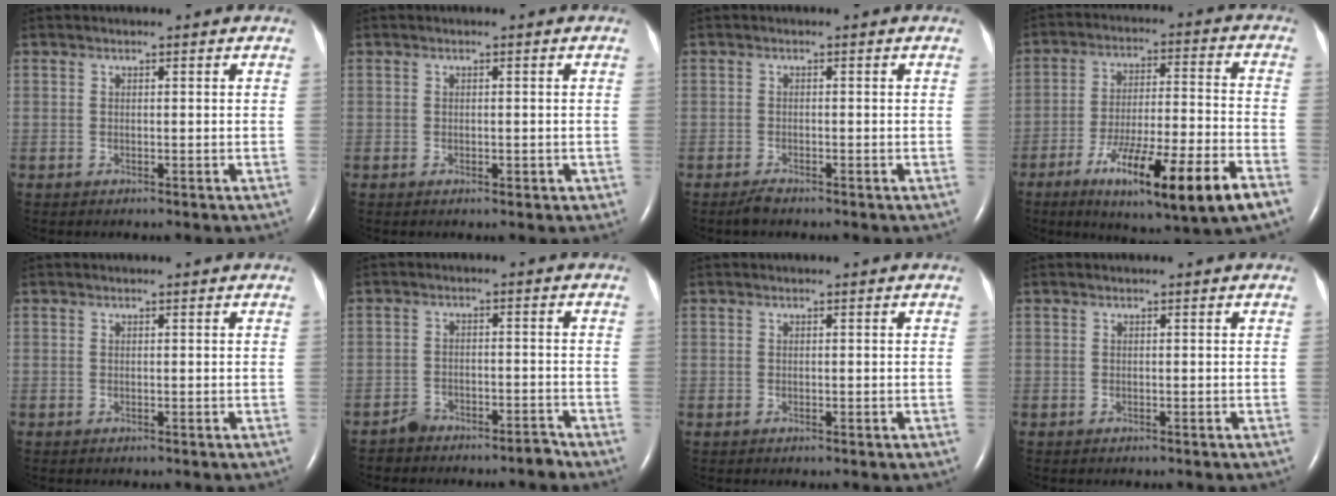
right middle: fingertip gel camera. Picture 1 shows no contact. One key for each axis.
{"total": 1.4, "fx": -0.6, "fy": 0.8, "fz": 1.0, "tx": -0.015, "ty": 0.000, "tz": -0.003}
{"total": 1.3, "fx": -1.2, "fy": 0.2, "fz": 0.6, "tx": -0.020, "ty": -0.004, "tz": -0.020}
{"total": 17.4, "fx": -9.4, "fy": 0.8, "fz": 14.6, "tx": -0.229, "ty": -0.026, "tz": -0.146}
{"total": 0.0}
{"total": 3.3, "fx": -3.2, "fy": 0.8, "fz": 0.0, "tx": 0.005, "ty": 0.003, "tz": -0.054}
{"total": 0.0}
{"total": 0.0}